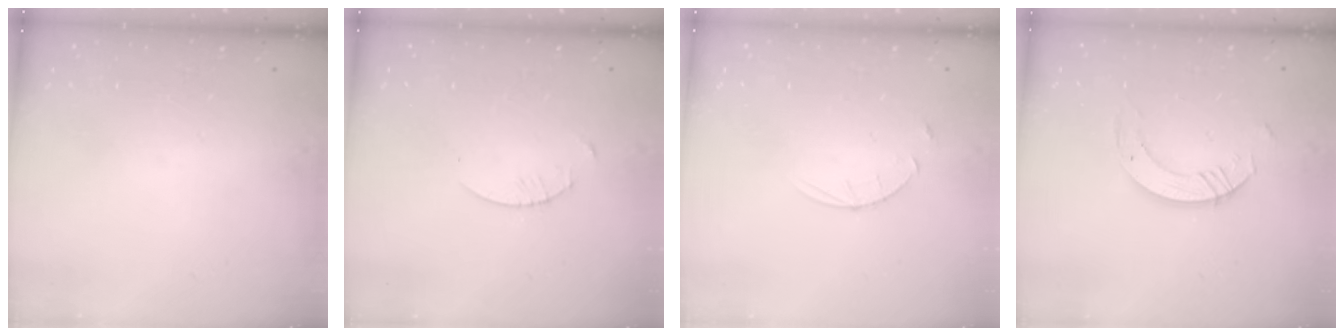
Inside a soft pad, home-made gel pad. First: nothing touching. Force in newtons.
{"total": 1.3, "press": 1.3, "slide": 0.2}
{"total": 4.9, "press": 4.9, "slide": 0.6}
{"total": 6.3, "press": 6.3, "slide": 0.5}